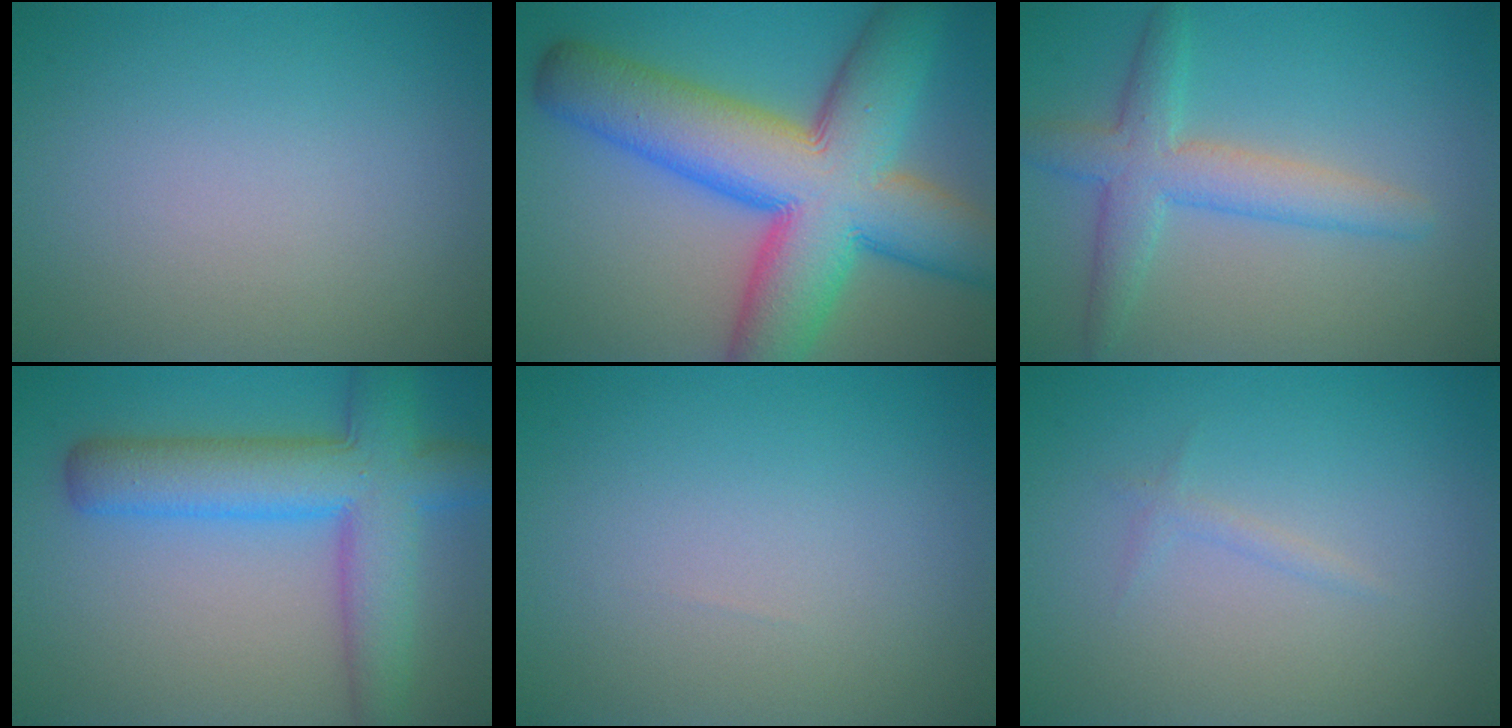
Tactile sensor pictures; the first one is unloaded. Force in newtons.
{"total": 14.8, "press": 14.8, "slide": 0.5}
{"total": 4.3, "press": 4.2, "slide": 0.2}
{"total": 8.1, "press": 8.1, "slide": 0.3}
{"total": 0.0}
{"total": 0.7, "press": 0.7, "slide": 0.1}